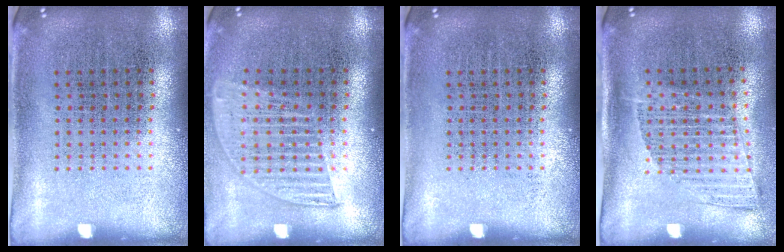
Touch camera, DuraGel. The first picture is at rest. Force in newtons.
{"total": 1.3, "press": 1.1, "slide": 0.6}
{"total": 0.0}
{"total": 1.3, "press": 1.1, "slide": 0.8}